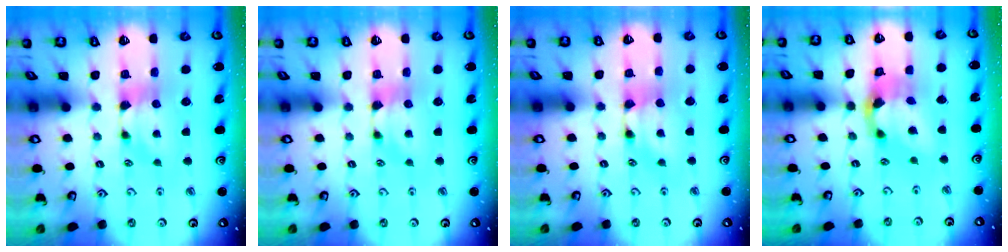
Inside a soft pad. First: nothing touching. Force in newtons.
{"total": 0.0}
{"total": 1.7, "press": 1.7, "slide": 0.0}
{"total": 5.5, "press": 5.2, "slide": 1.9}